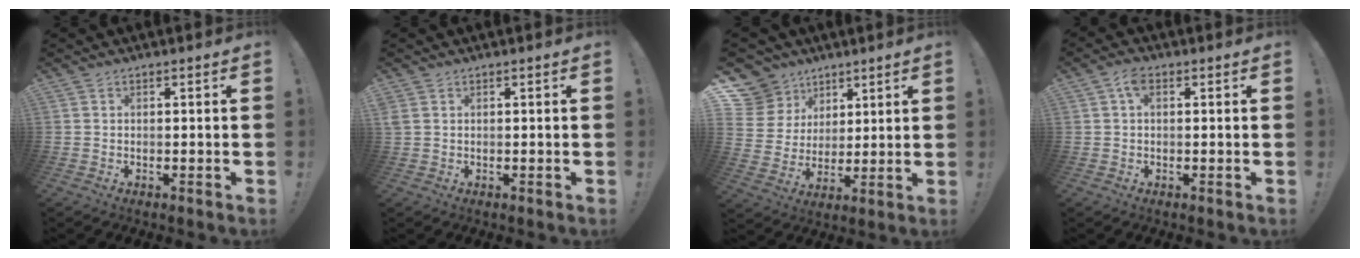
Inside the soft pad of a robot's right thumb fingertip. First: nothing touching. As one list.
[{"total": 1.2, "force": [0.5, 0.6, 0.9], "torque": [-0.019, 0.002, 0.010]}, {"total": 10.3, "force": [5.6, 8.4, 2.0], "torque": [-0.036, -0.043, 0.119]}, {"total": 3.6, "force": [1.1, 1.8, 2.9], "torque": [-0.054, 0.006, 0.019]}]